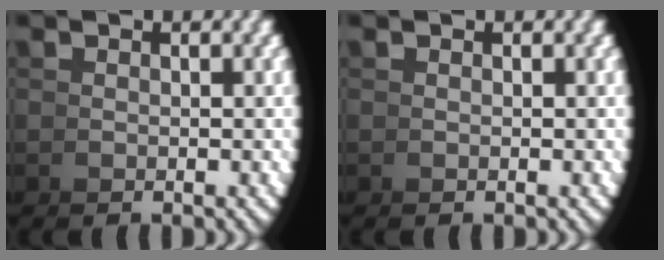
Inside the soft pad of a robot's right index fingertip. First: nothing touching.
{"total": 0.0}